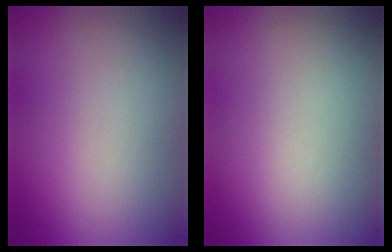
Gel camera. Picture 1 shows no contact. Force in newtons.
{"total": 0.0}